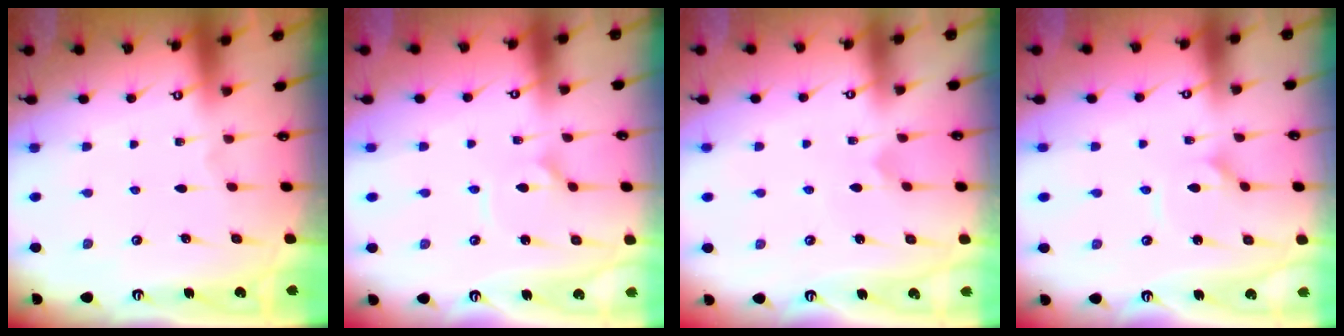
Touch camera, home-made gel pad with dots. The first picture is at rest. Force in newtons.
{"total": 2.9, "press": 2.8, "slide": 0.4}
{"total": 2.8, "press": 2.8, "slide": 0.3}
{"total": 2.3, "press": 2.3, "slide": 0.1}